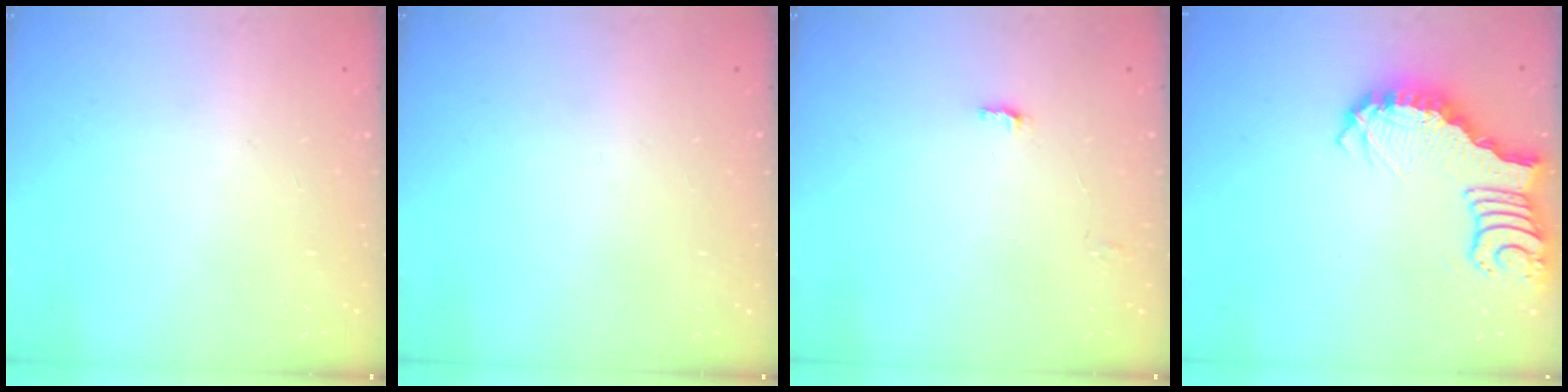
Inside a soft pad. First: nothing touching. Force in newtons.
{"total": 0.0}
{"total": 2.9, "press": 2.9, "slide": 0.1}
{"total": 4.0, "press": 4.0, "slide": 0.6}